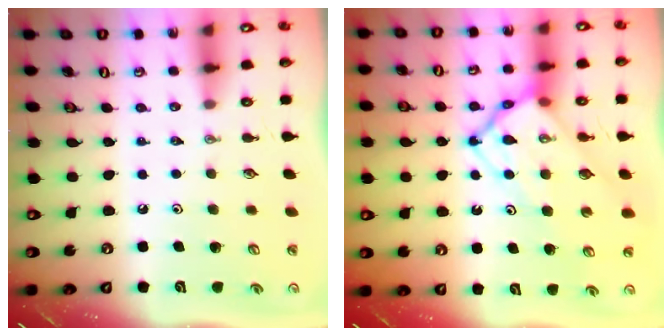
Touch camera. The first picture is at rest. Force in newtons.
{"total": 14.0, "press": 14.0, "slide": 1.3}